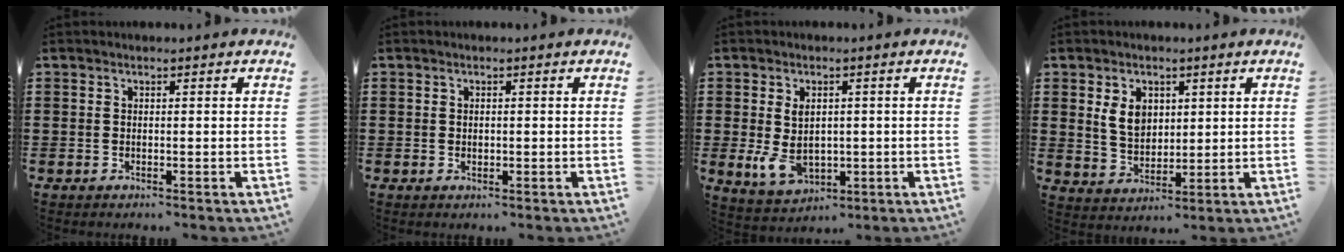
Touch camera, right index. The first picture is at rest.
{"total": 0.7, "force": [0.1, 0.4, 0.5], "torque": [-0.011, 0.001, 0.001]}
{"total": 5.8, "force": [-0.4, 3.9, 4.3], "torque": [-0.103, 0.002, -0.011]}
{"total": 5.4, "force": [1.6, 3.9, 3.4], "torque": [-0.088, 0.008, 0.026]}